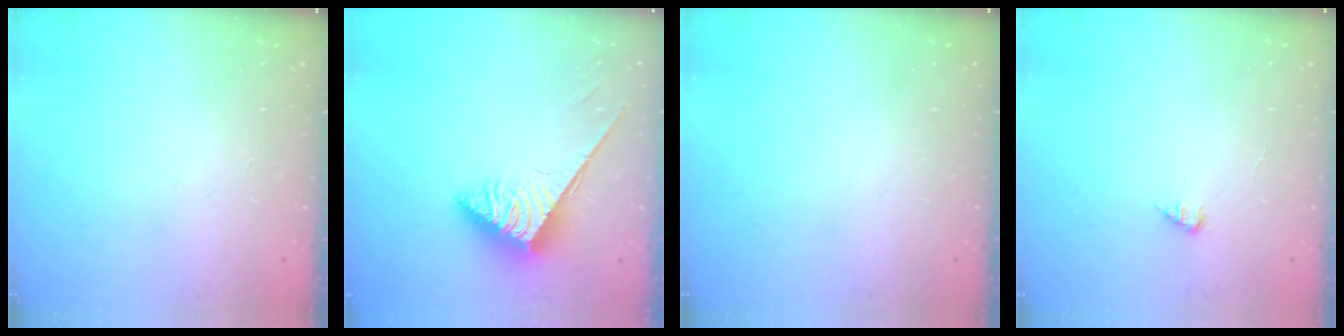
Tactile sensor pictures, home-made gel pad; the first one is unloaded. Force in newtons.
{"total": 3.6, "press": 3.5, "slide": 0.6}
{"total": 0.0}
{"total": 1.2, "press": 1.2, "slide": 0.2}